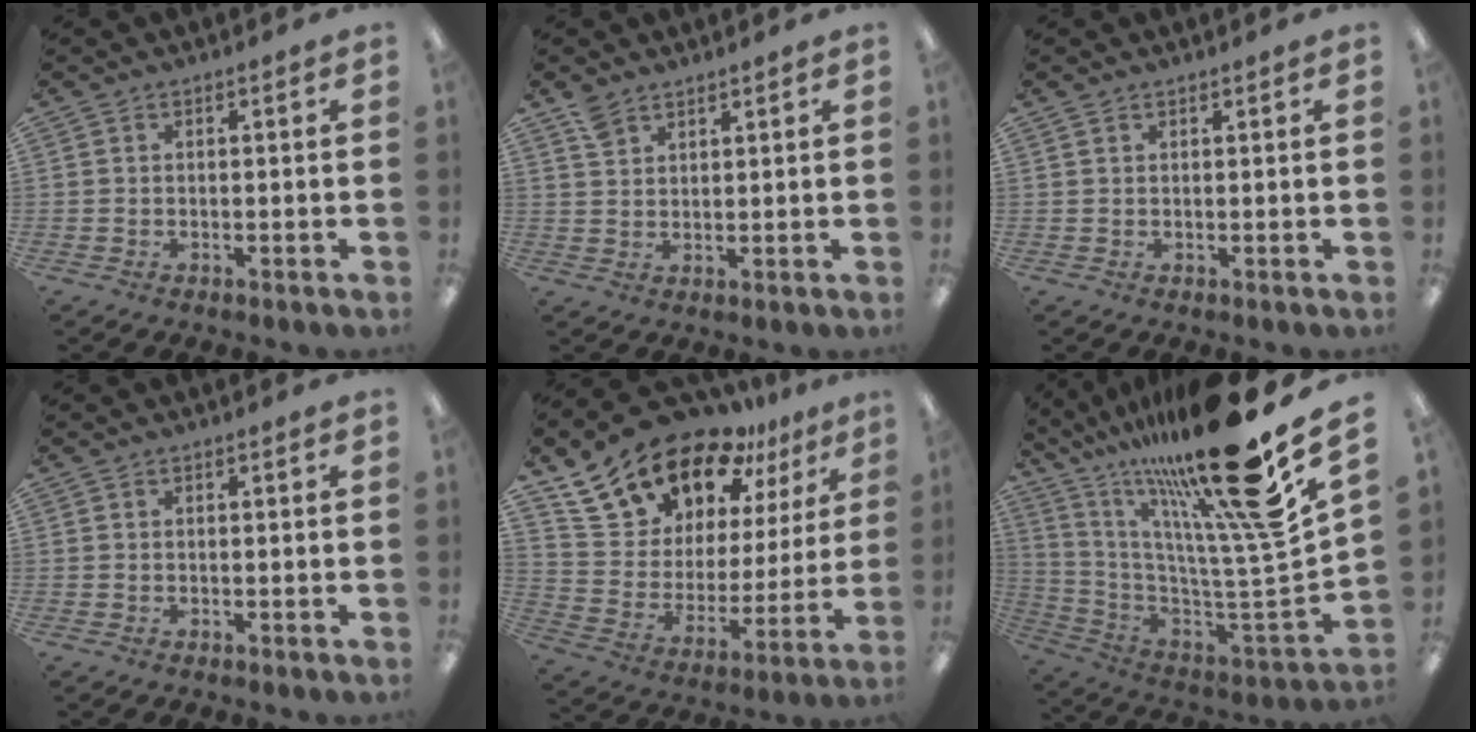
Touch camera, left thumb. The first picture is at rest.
{"total": 3.6, "force": [3.0, 1.6, 1.1], "torque": [-0.020, -0.010, 0.057]}
{"total": 0.7, "force": [0.6, 0.2, 0.3], "torque": [-0.008, 0.000, 0.011]}
{"total": 0.0}
{"total": 20.2, "force": [15.9, 10.4, 7.0], "torque": [-0.132, -0.112, 0.288]}
{"total": 26.1, "force": [18.6, 2.6, 18.1], "torque": [-0.260, -0.154, 0.293]}